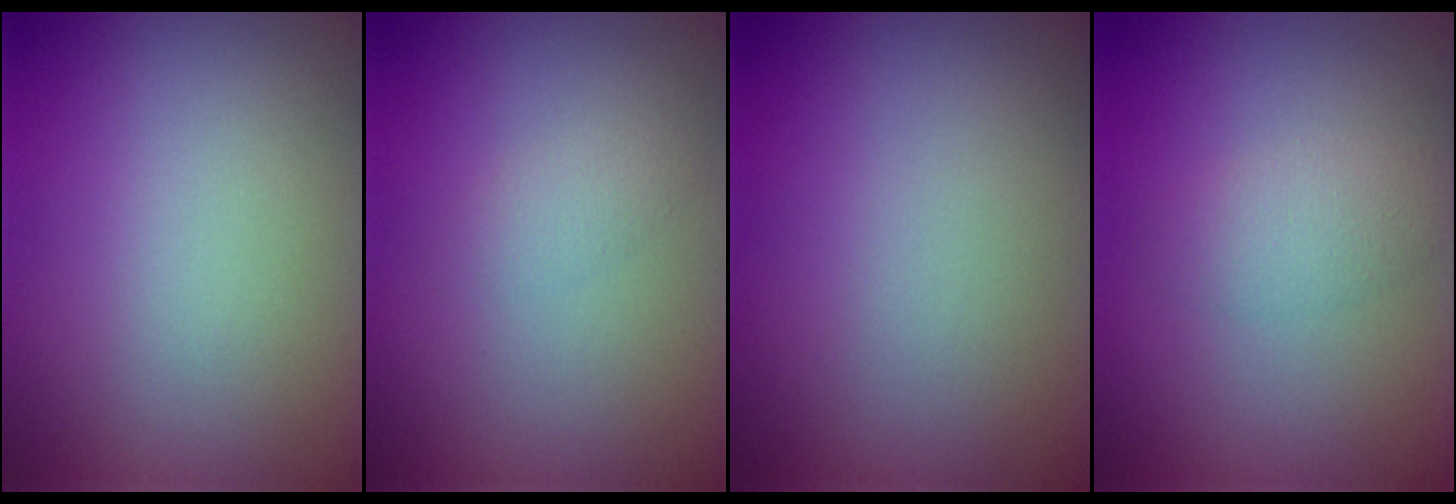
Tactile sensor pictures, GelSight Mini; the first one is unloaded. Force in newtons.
{"total": 1.2, "press": 1.2, "slide": 0.1}
{"total": 0.0}
{"total": 2.2, "press": 2.2, "slide": 0.1}